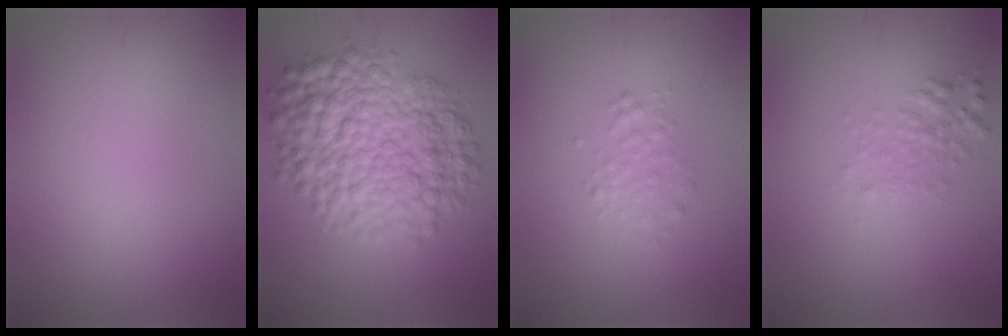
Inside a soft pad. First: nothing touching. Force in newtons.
{"total": 9.2, "press": 9.2, "slide": 0.1}
{"total": 1.5, "press": 1.5, "slide": 0.0}
{"total": 1.5, "press": 1.5, "slide": 0.1}